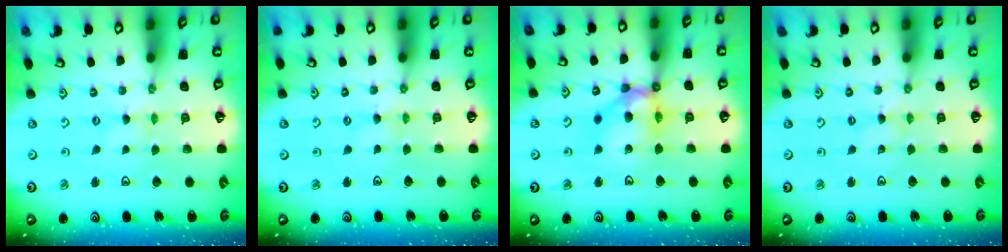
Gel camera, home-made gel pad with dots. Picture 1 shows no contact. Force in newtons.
{"total": 1.3, "press": 1.2, "slide": 0.3}
{"total": 13.0, "press": 12.9, "slide": 1.9}
{"total": 0.5, "press": 0.5, "slide": 0.1}